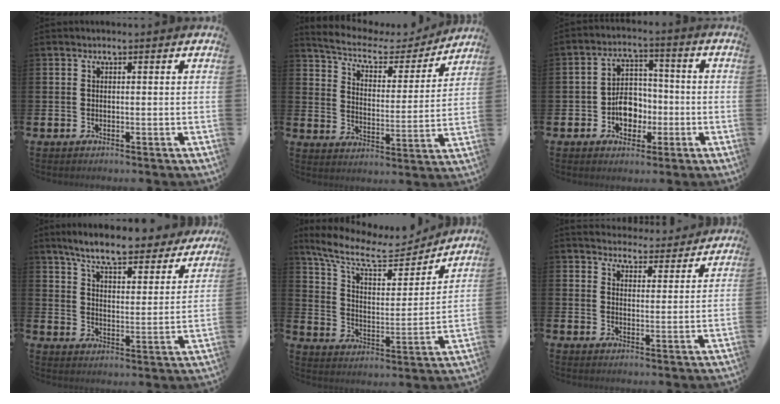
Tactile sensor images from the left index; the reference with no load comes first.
{"total": 8.2, "force": [7.1, 2.5, 3.3], "torque": [-0.093, -0.044, 0.119]}
{"total": 5.8, "force": [-1.5, 4.5, 3.2], "torque": [-0.047, 0.008, -0.034]}
{"total": 8.0, "force": [7.3, 1.1, 3.1], "torque": [-0.086, -0.041, 0.126]}
{"total": 10.7, "force": [8.8, 3.8, 4.6], "torque": [-0.126, -0.052, 0.149]}
{"total": 4.7, "force": [4.6, 1.0, -0.1], "torque": [-0.004, -0.036, 0.079]}